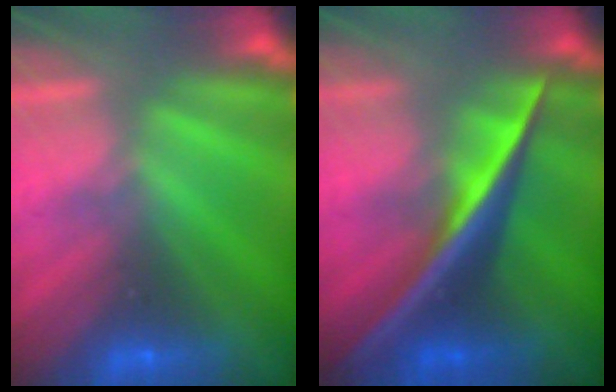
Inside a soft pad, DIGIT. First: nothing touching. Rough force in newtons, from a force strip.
{"total": 2.6}